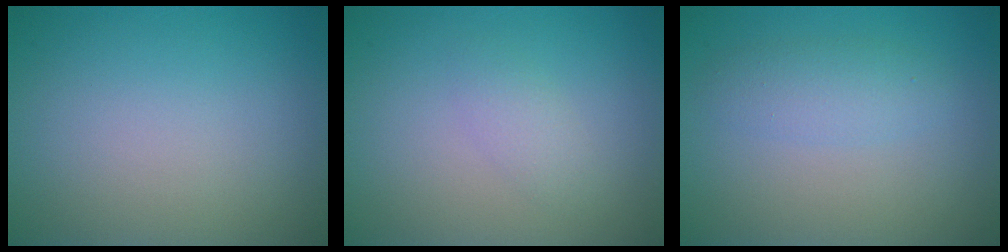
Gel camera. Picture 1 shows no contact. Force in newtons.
{"total": 2.5, "press": 2.4, "slide": 0.3}
{"total": 2.2, "press": 2.2, "slide": 0.1}